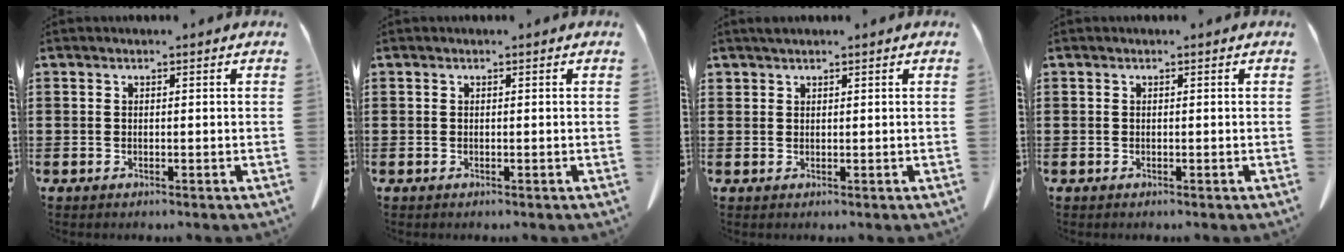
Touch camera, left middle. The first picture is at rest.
{"total": 0.0}
{"total": 0.9, "force": [0.8, 0.2, 0.2], "torque": [-0.005, 0.000, 0.017]}
{"total": 0.0}